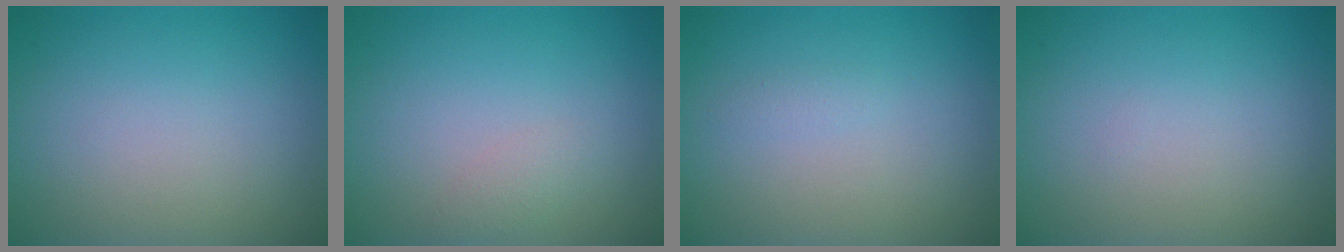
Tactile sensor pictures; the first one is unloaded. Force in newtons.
{"total": 1.0, "press": 1.0, "slide": 0.0}
{"total": 0.6, "press": 0.6, "slide": 0.0}
{"total": 0.0}